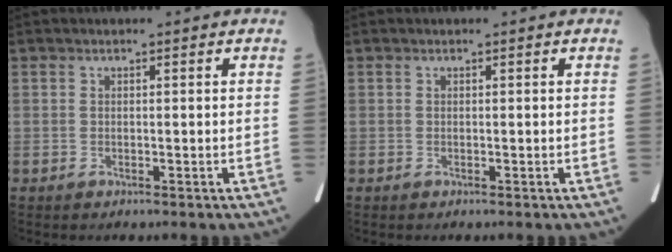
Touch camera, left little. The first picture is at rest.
{"total": 0.0}